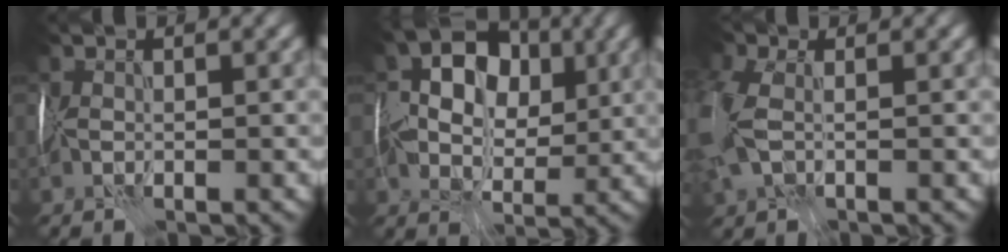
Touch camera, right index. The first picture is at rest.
{"total": 6.9, "force": [1.6, 5.3, 4.2], "torque": [-0.065, 0.013, 0.023]}
{"total": 5.7, "force": [0.0, 3.9, 4.2], "torque": [-0.118, 0.003, -0.002]}